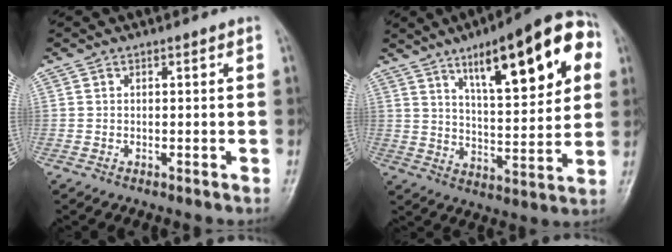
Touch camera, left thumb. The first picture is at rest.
{"total": 21.1, "force": [9.1, 6.9, 17.8], "torque": [-0.214, -0.016, 0.133]}